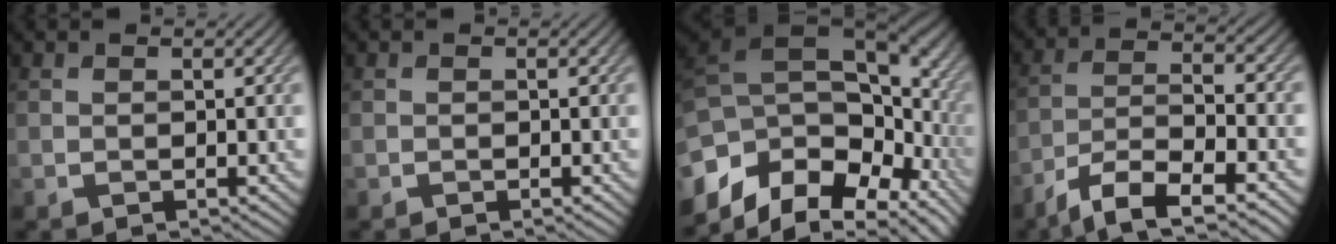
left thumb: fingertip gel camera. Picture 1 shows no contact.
{"total": 0.0}
{"total": 16.1, "force": [-3.4, 10.8, 11.4], "torque": [-0.257, -0.011, -0.050]}
{"total": 9.4, "force": [-6.2, 2.6, 6.6], "torque": [-0.121, -0.002, -0.115]}